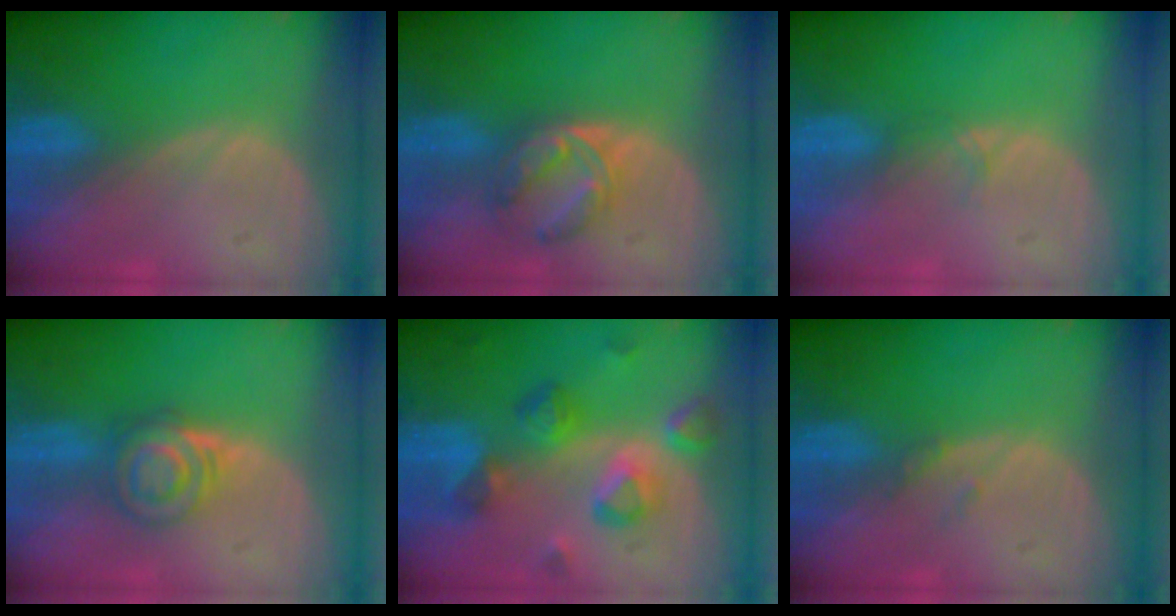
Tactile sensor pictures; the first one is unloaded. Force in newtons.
{"total": 5.8, "press": 5.5, "slide": 1.7}
{"total": 0.9, "press": 0.8, "slide": 0.2}
{"total": 6.3, "press": 5.5, "slide": 3.1}
{"total": 8.8, "press": 7.9, "slide": 3.7}
{"total": 1.0, "press": 1.0, "slide": 0.2}